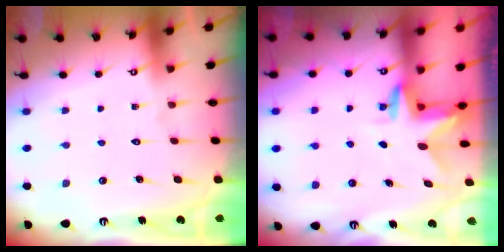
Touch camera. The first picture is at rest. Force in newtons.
{"total": 3.1, "press": 3.1, "slide": 0.2}